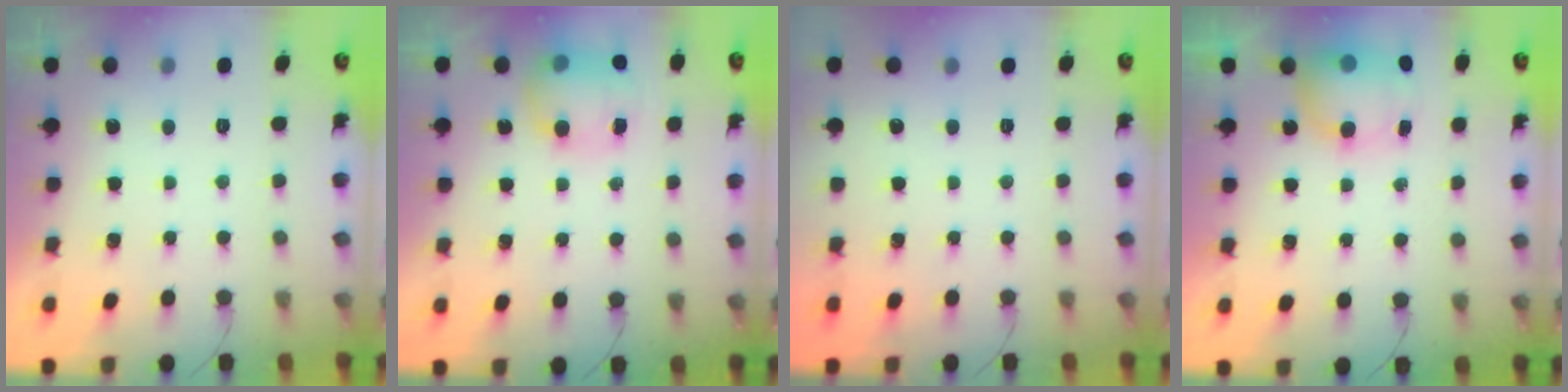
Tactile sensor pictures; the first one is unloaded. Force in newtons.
{"total": 11.7, "press": 9.4, "slide": 7.0}
{"total": 0.0}
{"total": 11.3, "press": 8.5, "slide": 7.5}